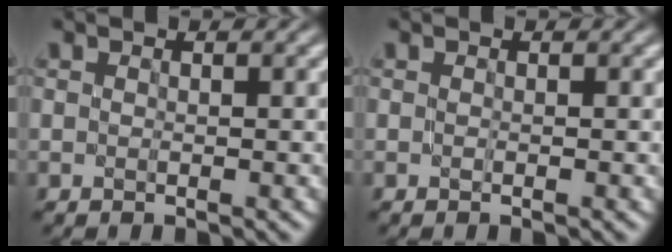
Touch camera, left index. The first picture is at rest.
{"total": 0.0}